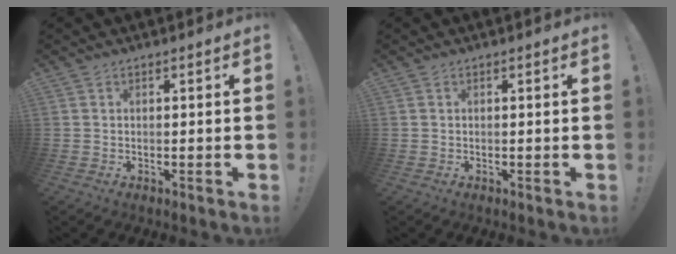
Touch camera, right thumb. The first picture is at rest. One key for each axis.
{"total": 0.0}